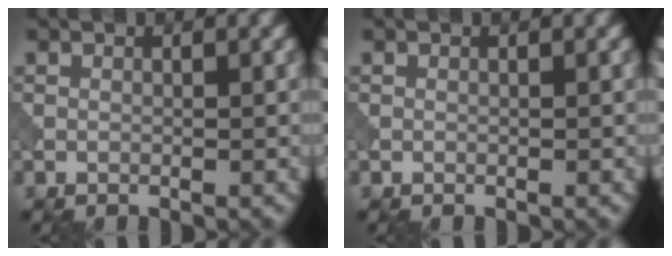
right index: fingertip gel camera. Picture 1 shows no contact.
{"total": 0.0}